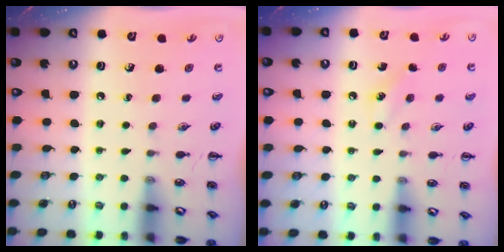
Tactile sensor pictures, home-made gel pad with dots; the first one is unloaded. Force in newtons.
{"total": 6.1, "press": 5.9, "slide": 1.5}